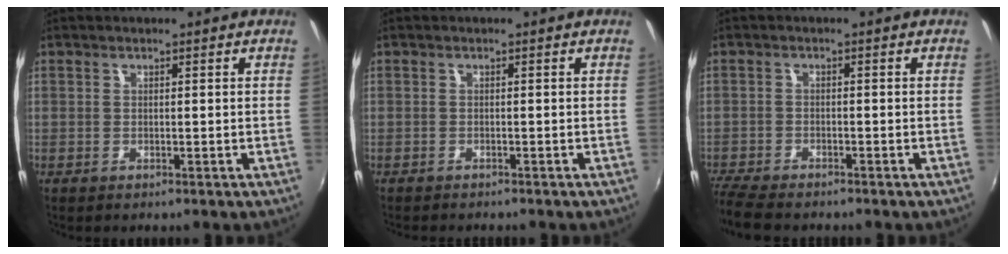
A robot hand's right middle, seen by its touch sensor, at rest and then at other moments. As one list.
[{"total": 1.8, "force": [-1.7, 0.4, 0.5], "torque": [-0.017, -0.010, -0.027]}, {"total": 7.1, "force": [-6.4, 1.4, 2.9], "torque": [-0.086, -0.033, -0.119]}]